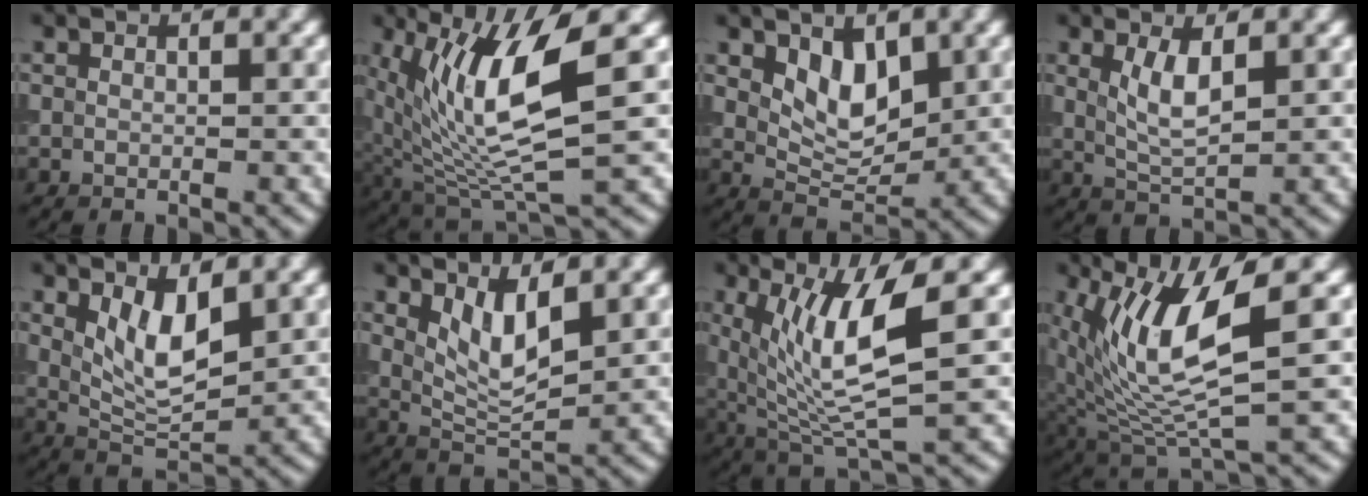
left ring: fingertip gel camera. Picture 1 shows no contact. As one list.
[{"total": 9.6, "force": [2.4, 2.8, 8.9], "torque": [-0.178, -0.012, 0.049]}, {"total": 3.9, "force": [1.5, 2.1, 2.9], "torque": [-0.051, -0.008, 0.030]}, {"total": 3.3, "force": [1.0, 1.0, 3.0], "torque": [-0.063, -0.005, 0.021]}, {"total": 4.8, "force": [1.6, 1.9, 4.1], "torque": [-0.081, -0.010, 0.035]}, {"total": 4.1, "force": [1.7, 1.4, 3.5], "torque": [-0.074, -0.010, 0.036]}, {"total": 7.9, "force": [1.9, 1.9, 7.4], "torque": [-0.146, -0.011, 0.042]}, {"total": 8.3, "force": [2.3, 2.5, 7.6], "torque": [-0.164, -0.011, 0.048]}]